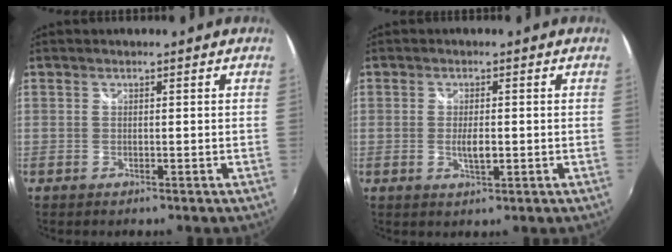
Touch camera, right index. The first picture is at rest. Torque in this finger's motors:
{"motor_torque": [0.44, -0.05, 0.25, 0.06]}